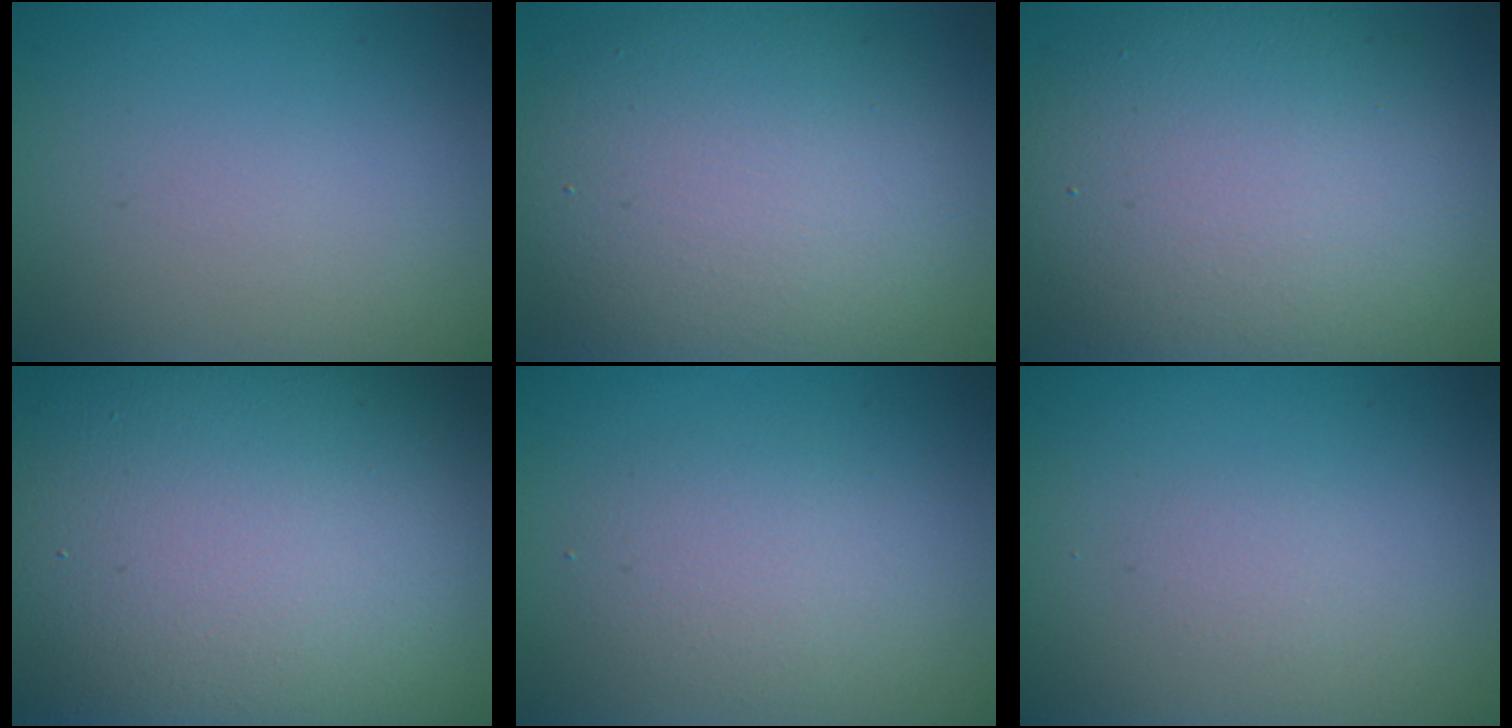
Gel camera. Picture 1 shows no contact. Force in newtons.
{"total": 9.2, "press": 9.1, "slide": 0.8}
{"total": 10.0, "press": 10.0, "slide": 0.3}
{"total": 18.4, "press": 18.4, "slide": 0.8}
{"total": 2.4, "press": 2.4, "slide": 0.1}
{"total": 0.7, "press": 0.7, "slide": 0.1}